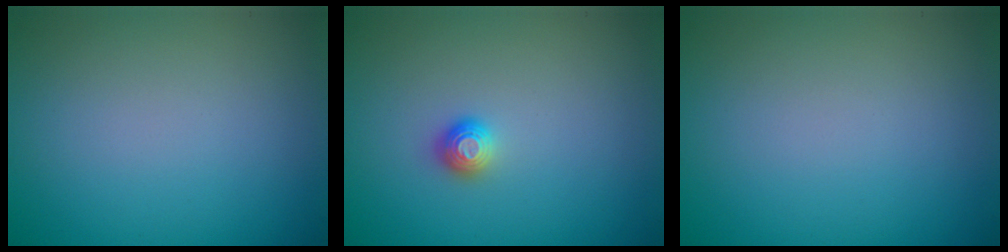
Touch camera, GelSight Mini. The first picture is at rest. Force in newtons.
{"total": 1.1, "press": 1.0, "slide": 0.2}
{"total": 0.0}